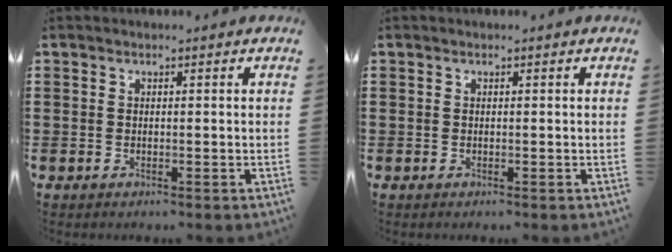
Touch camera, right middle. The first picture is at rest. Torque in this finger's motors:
{"motor_torque": [0.55, 0.48, -0.02, 0.01]}